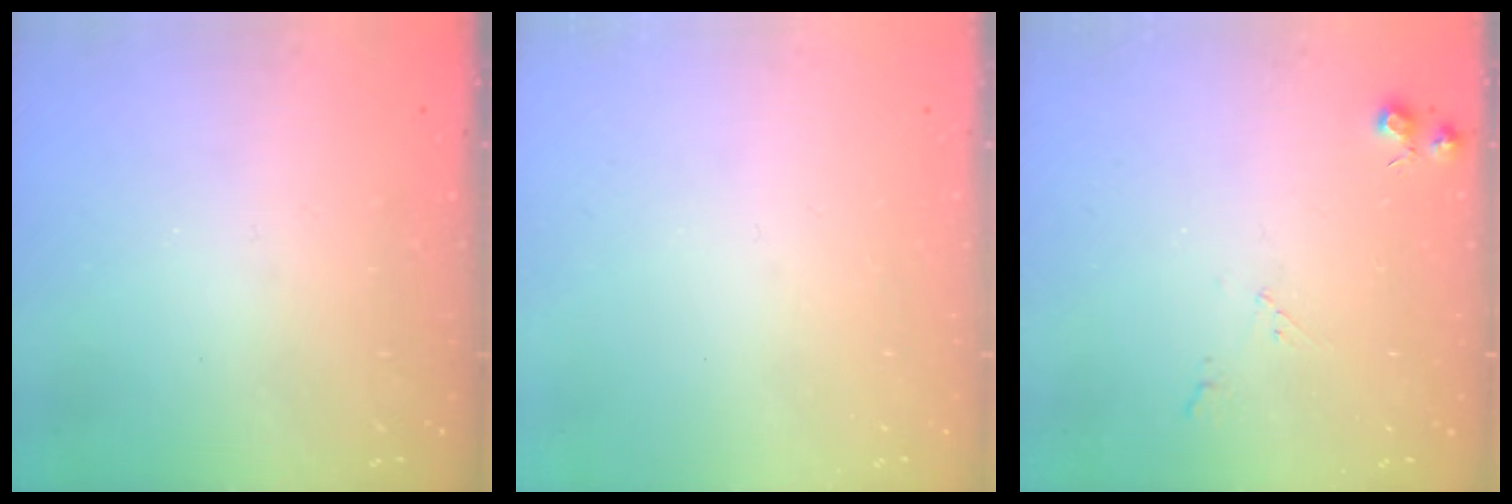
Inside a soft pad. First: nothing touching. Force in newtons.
{"total": 0.0}
{"total": 5.0, "press": 4.9, "slide": 0.8}